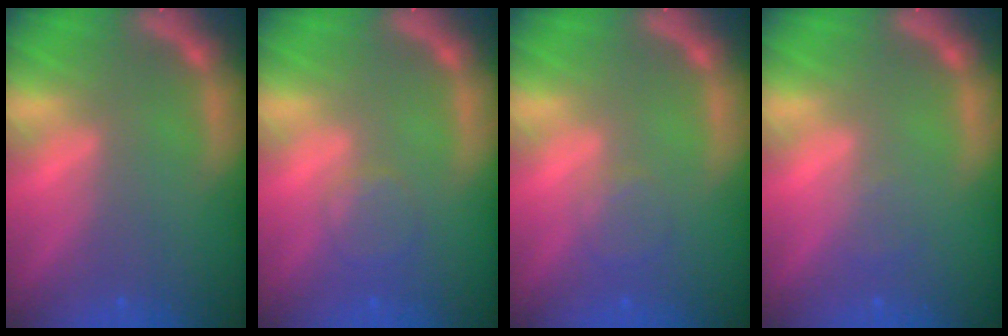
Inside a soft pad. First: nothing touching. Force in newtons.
{"total": 2.4}
{"total": 2.0}
{"total": 0.9}